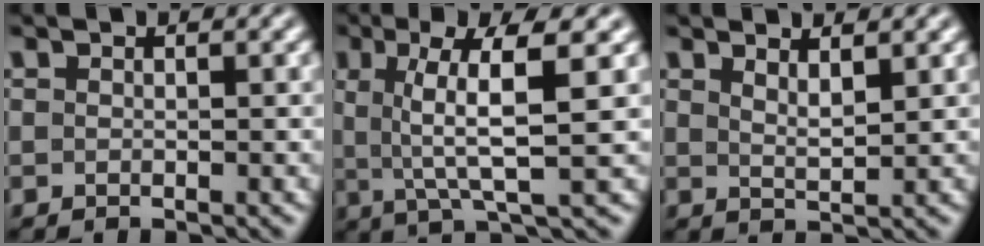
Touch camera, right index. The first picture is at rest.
{"total": 6.0, "force": [1.1, 0.8, 5.8], "torque": [-0.095, -0.005, 0.026]}
{"total": 1.9, "force": [1.4, -0.6, 1.1], "torque": [-0.014, -0.011, 0.033]}